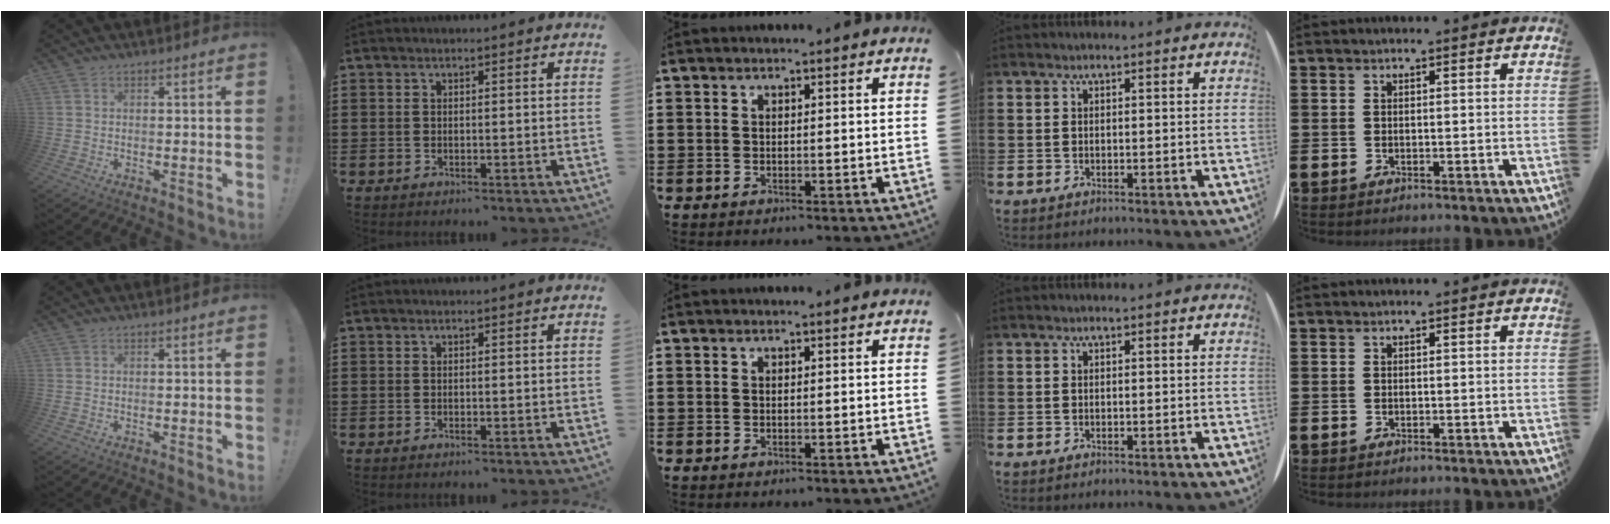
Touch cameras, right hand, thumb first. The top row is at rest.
{}